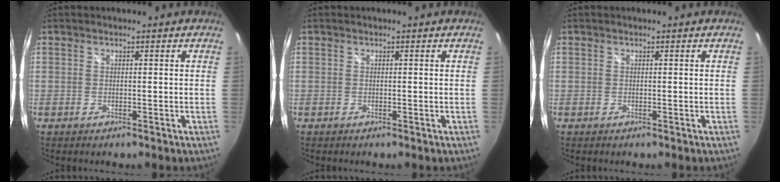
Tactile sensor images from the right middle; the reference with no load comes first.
{"total": 0.0}
{"total": 0.0}